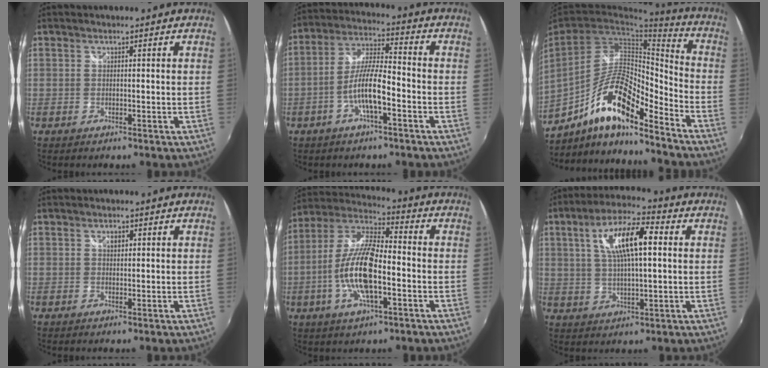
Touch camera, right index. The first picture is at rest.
{"total": 9.0, "force": [-3.8, 1.8, 8.0], "torque": [-0.166, 0.007, -0.069]}
{"total": 15.9, "force": [-10.0, 4.1, 11.6], "torque": [-0.218, -0.002, -0.188]}
{"total": 1.3, "force": [0.5, 0.8, 0.8], "torque": [-0.012, 0.003, 0.008]}
{"total": 14.8, "force": [-3.6, 4.9, 13.5], "torque": [-0.275, -0.001, -0.073]}
{"total": 12.3, "force": [3.1, 3.8, 11.3], "torque": [-0.208, 0.019, 0.055]}